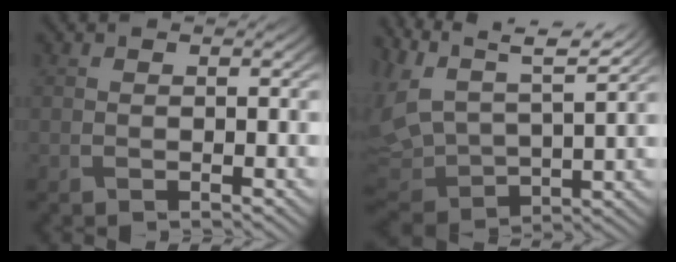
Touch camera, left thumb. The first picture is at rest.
{"total": 11.6, "force": [7.4, 4.5, 7.7], "torque": [-0.215, 0.022, 0.137]}